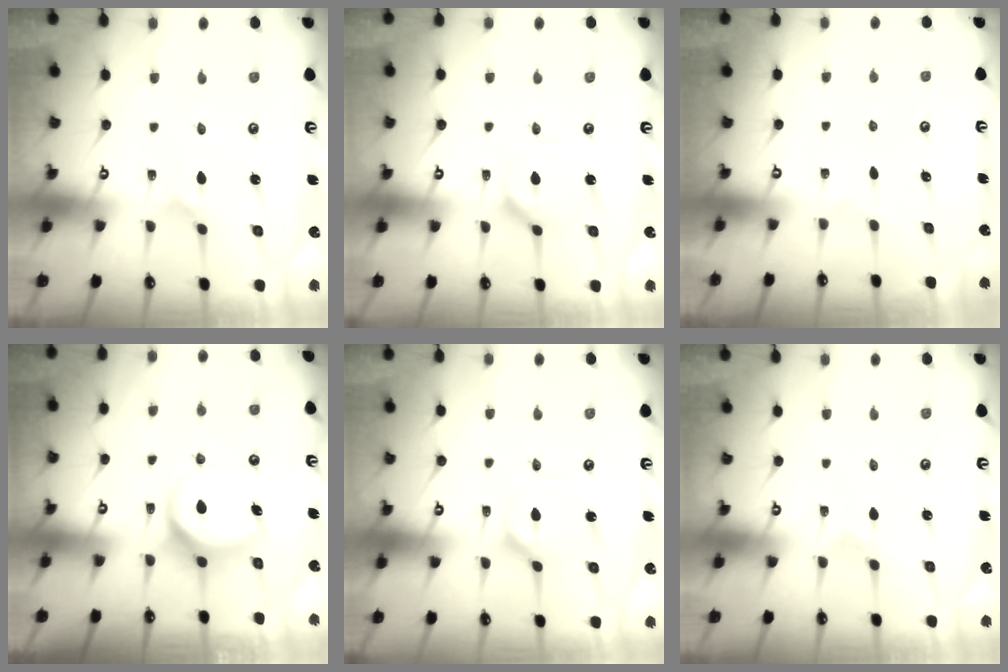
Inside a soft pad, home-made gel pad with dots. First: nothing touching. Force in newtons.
{"total": 5.6, "press": 5.6, "slide": 0.6}
{"total": 0.0}
{"total": 8.2, "press": 8.2, "slide": 0.4}
{"total": 3.8, "press": 3.8, "slide": 0.5}
{"total": 0.0}